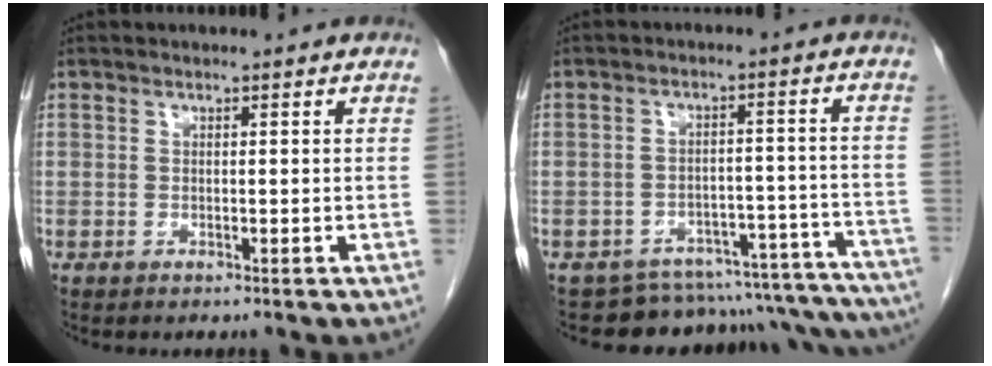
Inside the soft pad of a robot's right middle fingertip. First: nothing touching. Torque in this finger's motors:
{"motor_torque": [-0.44, -0.84, 0.00, -0.01]}